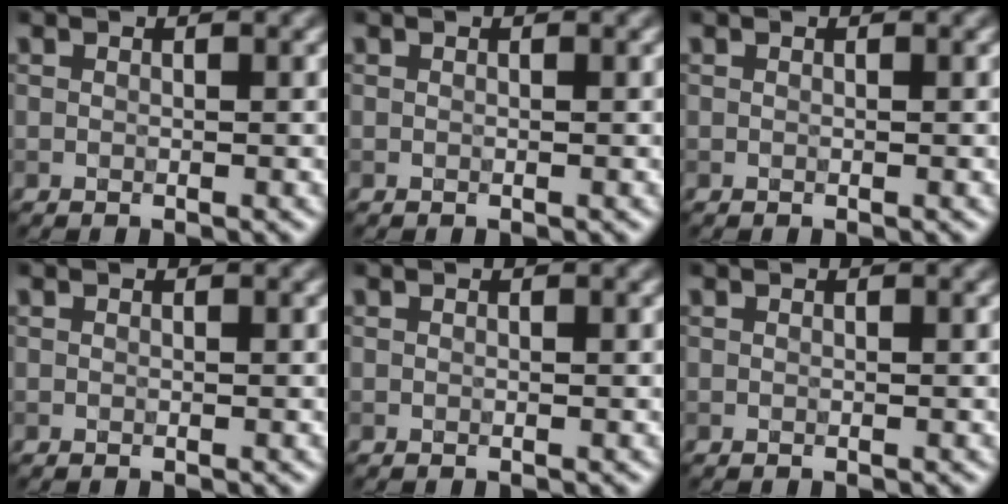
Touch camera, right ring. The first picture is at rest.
{"total": 0.0}
{"total": 0.0}
{"total": 0.0}
{"total": 0.0}
{"total": 0.0}